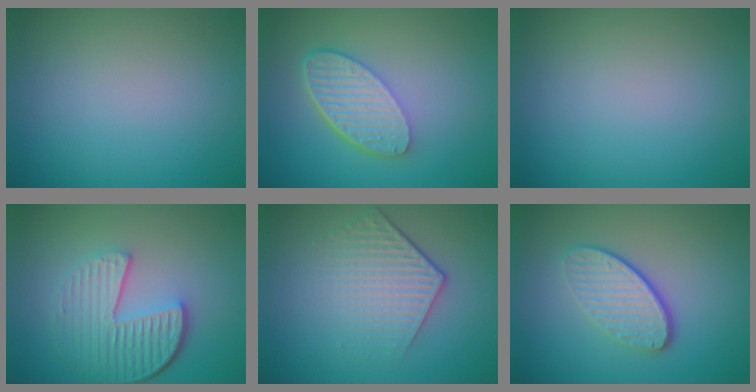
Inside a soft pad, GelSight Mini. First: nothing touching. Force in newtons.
{"total": 5.6, "press": 4.2, "slide": 3.7}
{"total": 0.0}
{"total": 5.9, "press": 4.3, "slide": 4.1}
{"total": 4.4, "press": 3.2, "slide": 3.0}
{"total": 4.1, "press": 3.1, "slide": 2.7}